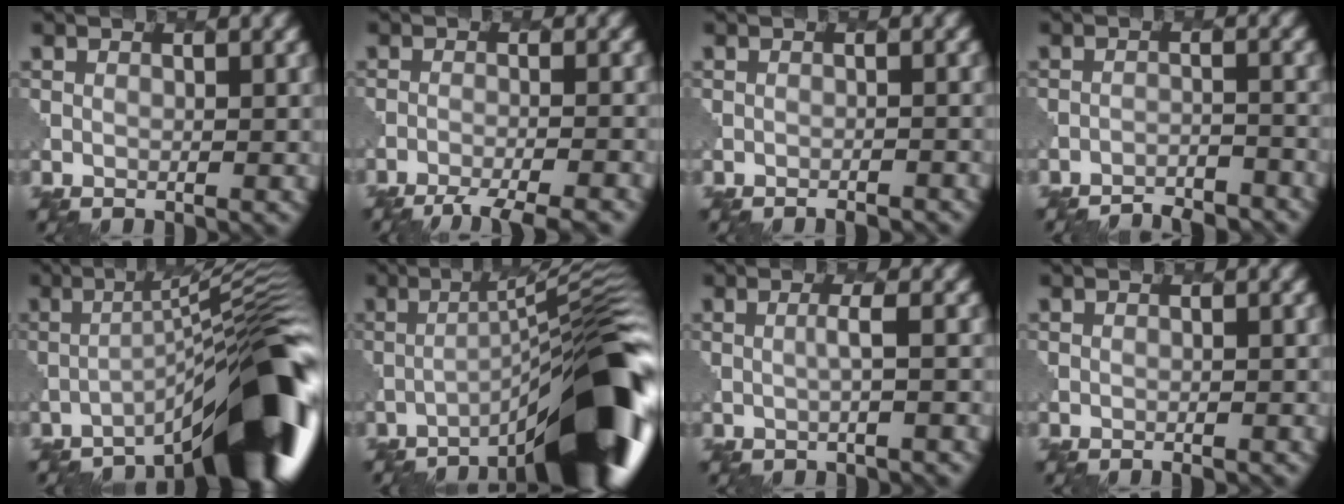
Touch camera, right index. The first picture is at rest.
{"total": 6.1, "force": [-5.2, 1.0, 3.0], "torque": [-0.044, -0.012, -0.080]}
{"total": 1.9, "force": [-1.8, 0.3, 0.5], "torque": [0.004, 0.006, -0.025]}
{"total": 5.4, "force": [-5.2, 1.0, 0.8], "torque": [-0.004, -0.002, -0.068]}
{"total": 13.1, "force": [-7.8, 2.3, 10.2], "torque": [-0.136, 0.019, -0.125]}
{"total": 14.1, "force": [-7.7, 2.7, 11.5], "torque": [-0.151, 0.023, -0.118]}
{"total": 1.5, "force": [-0.1, 0.2, 1.4], "torque": [-0.017, 0.005, -0.008]}
{"total": 1.3, "force": [-1.3, 0.2, 0.4], "torque": [0.007, 0.002, -0.018]}